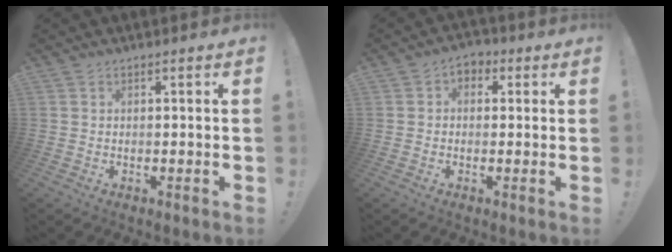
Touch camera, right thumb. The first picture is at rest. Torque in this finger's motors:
{"motor_torque": [0.08, 0.48, 0.07, -0.08, 0.00]}